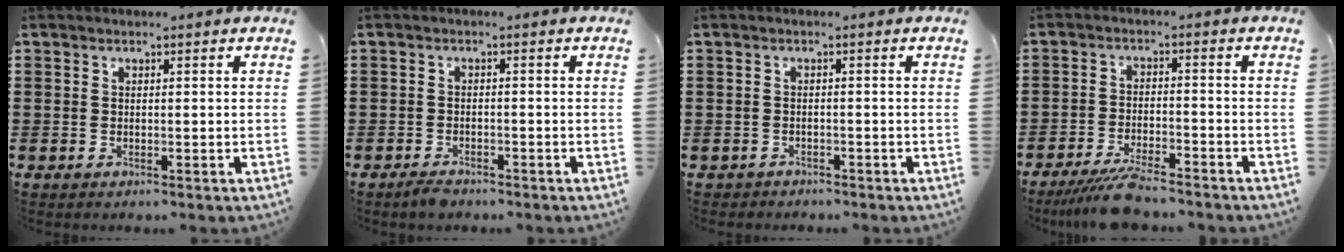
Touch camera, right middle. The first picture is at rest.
{"total": 1.4, "force": [-1.2, 0.4, 0.4], "torque": [-0.011, -0.001, -0.024]}
{"total": 1.0, "force": [-1.0, 0.4, -0.1], "torque": [-0.002, 0.003, -0.023]}
{"total": 6.0, "force": [-5.3, 0.7, 2.7], "torque": [-0.060, -0.006, -0.101]}